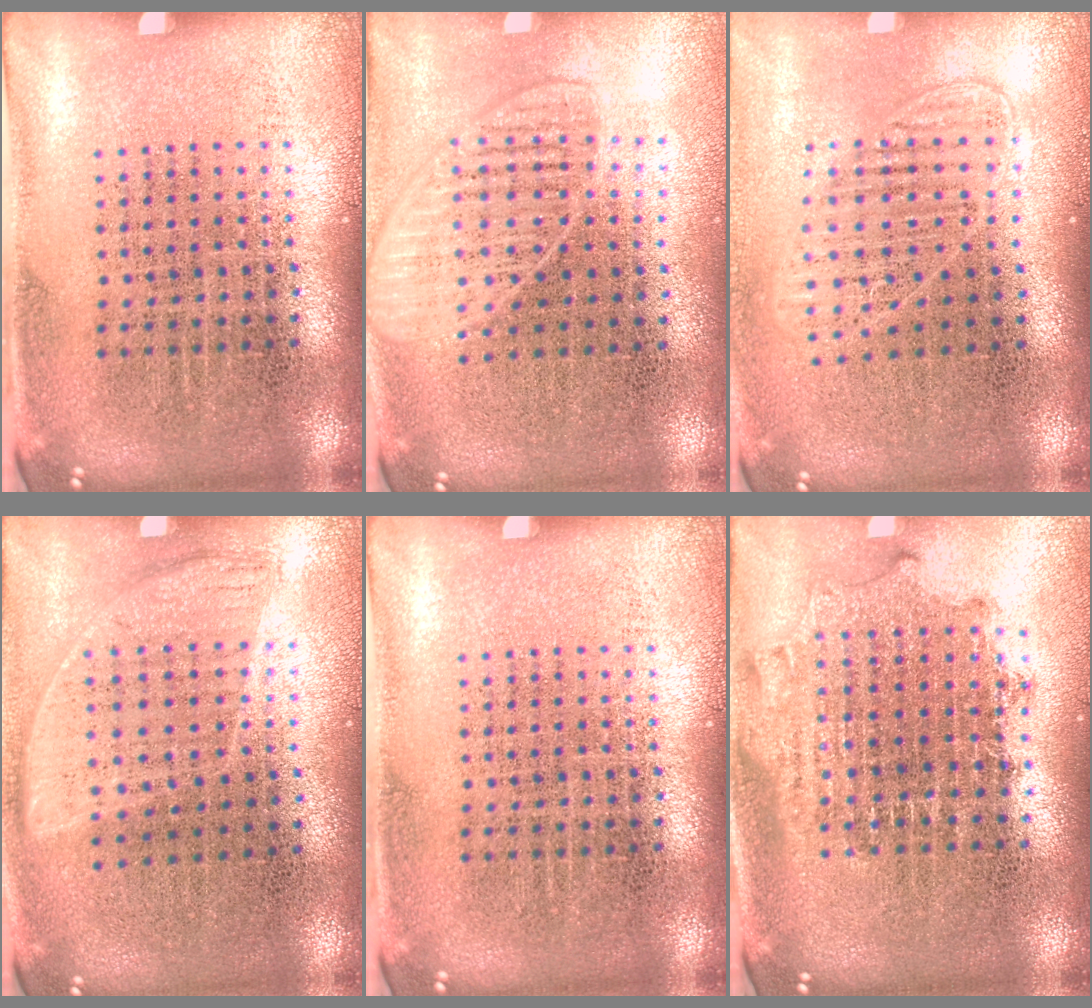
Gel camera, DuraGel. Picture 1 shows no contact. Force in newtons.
{"total": 1.3, "press": 1.2, "slide": 0.5}
{"total": 1.4, "press": 1.2, "slide": 0.7}
{"total": 0.9, "press": 0.8, "slide": 0.5}
{"total": 0.0}
{"total": 1.8, "press": 1.4, "slide": 1.0}